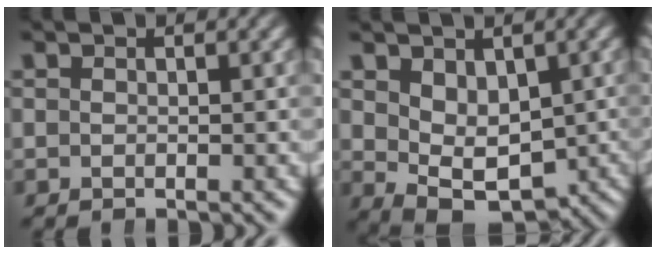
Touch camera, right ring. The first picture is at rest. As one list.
[{"total": 5.8, "force": [-1.8, 3.9, 3.9], "torque": [-0.067, -0.029, -0.015]}]